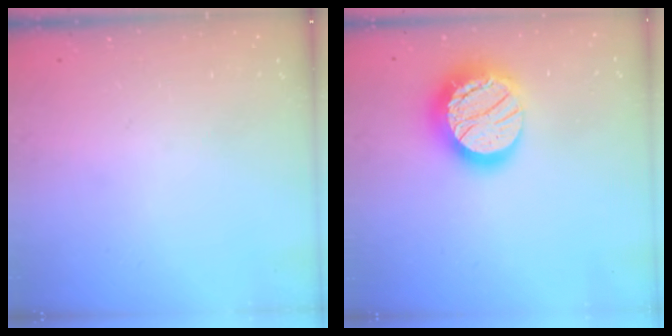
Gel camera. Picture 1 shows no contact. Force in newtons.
{"total": 19.6, "press": 19.5, "slide": 1.3}